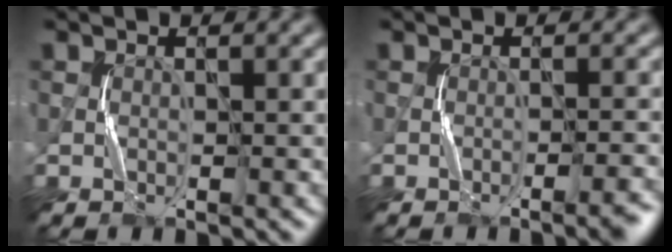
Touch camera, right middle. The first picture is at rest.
{"total": 1.6, "force": [-0.9, 0.0, 1.2], "torque": [-0.016, 0.010, -0.016]}